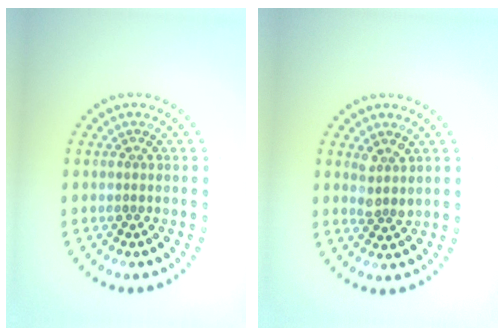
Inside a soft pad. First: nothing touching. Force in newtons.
{"total": 1.6, "press": 1.4, "slide": 0.8}